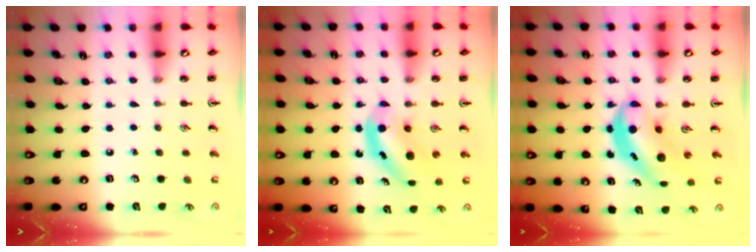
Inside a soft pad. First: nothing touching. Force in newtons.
{"total": 5.9, "press": 5.9, "slide": 0.8}
{"total": 5.4, "press": 5.3, "slide": 0.8}